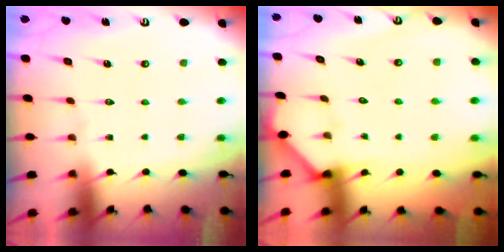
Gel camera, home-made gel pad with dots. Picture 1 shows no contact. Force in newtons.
{"total": 1.7, "press": 1.6, "slide": 0.2}